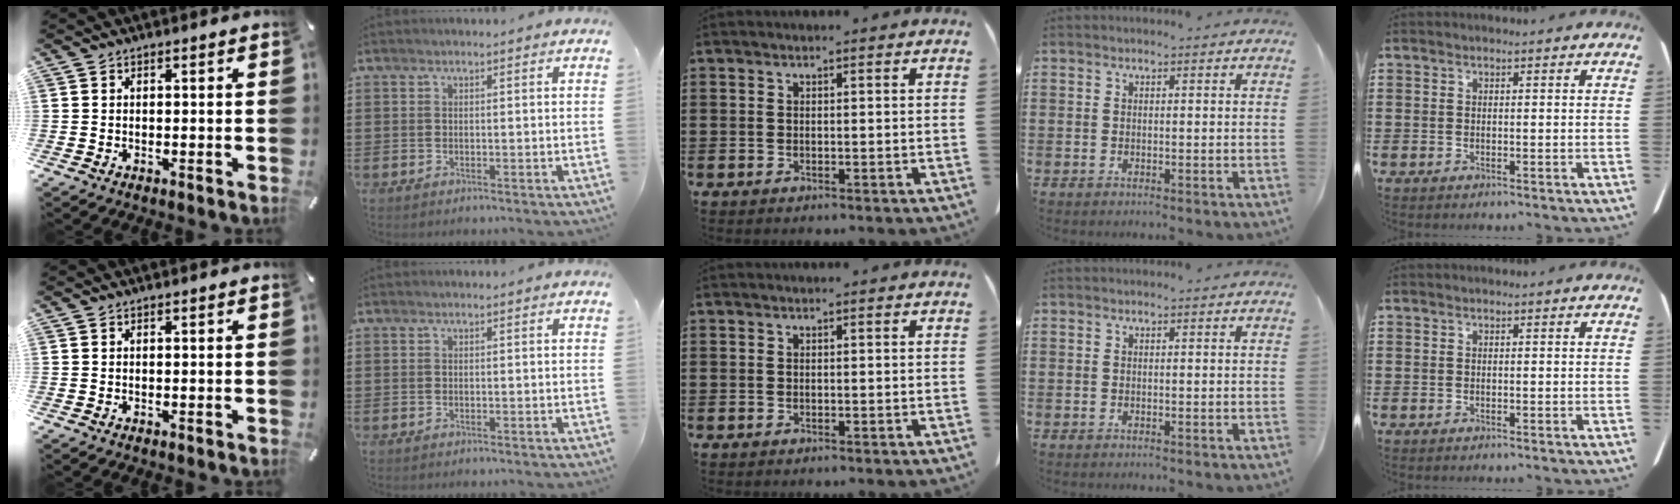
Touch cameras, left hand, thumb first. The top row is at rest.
{}